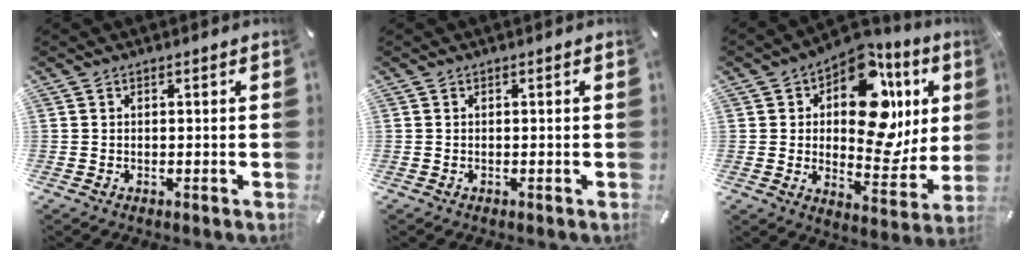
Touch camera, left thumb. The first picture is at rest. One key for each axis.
{"total": 0.0}
{"total": 18.6, "fx": 6.9, "fy": 11.6, "fz": 12.8, "tx": -0.159, "ty": -0.055, "tz": 0.116}